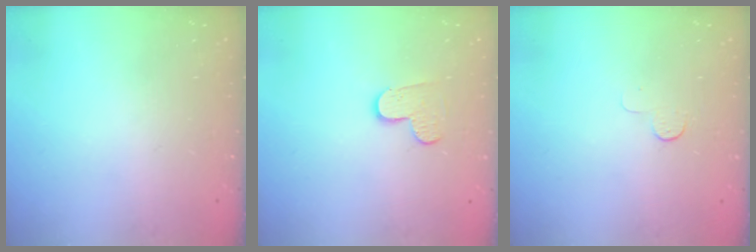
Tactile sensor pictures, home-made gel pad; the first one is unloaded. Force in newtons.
{"total": 4.8, "press": 4.8, "slide": 0.5}
{"total": 3.9, "press": 3.8, "slide": 0.4}